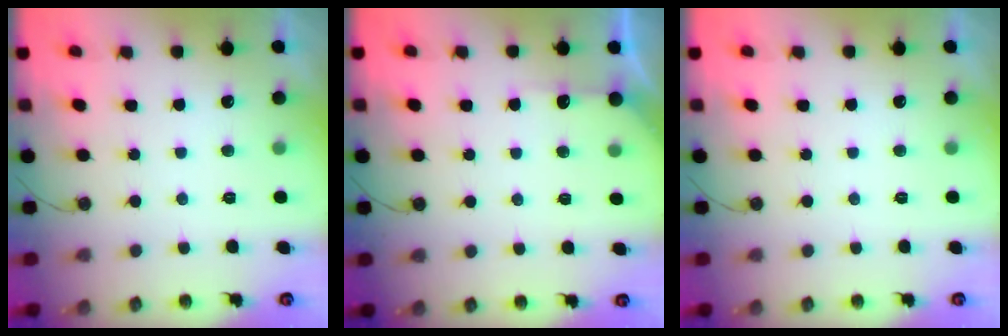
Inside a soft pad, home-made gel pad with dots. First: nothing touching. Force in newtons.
{"total": 3.9, "press": 3.8, "slide": 0.4}
{"total": 0.0}